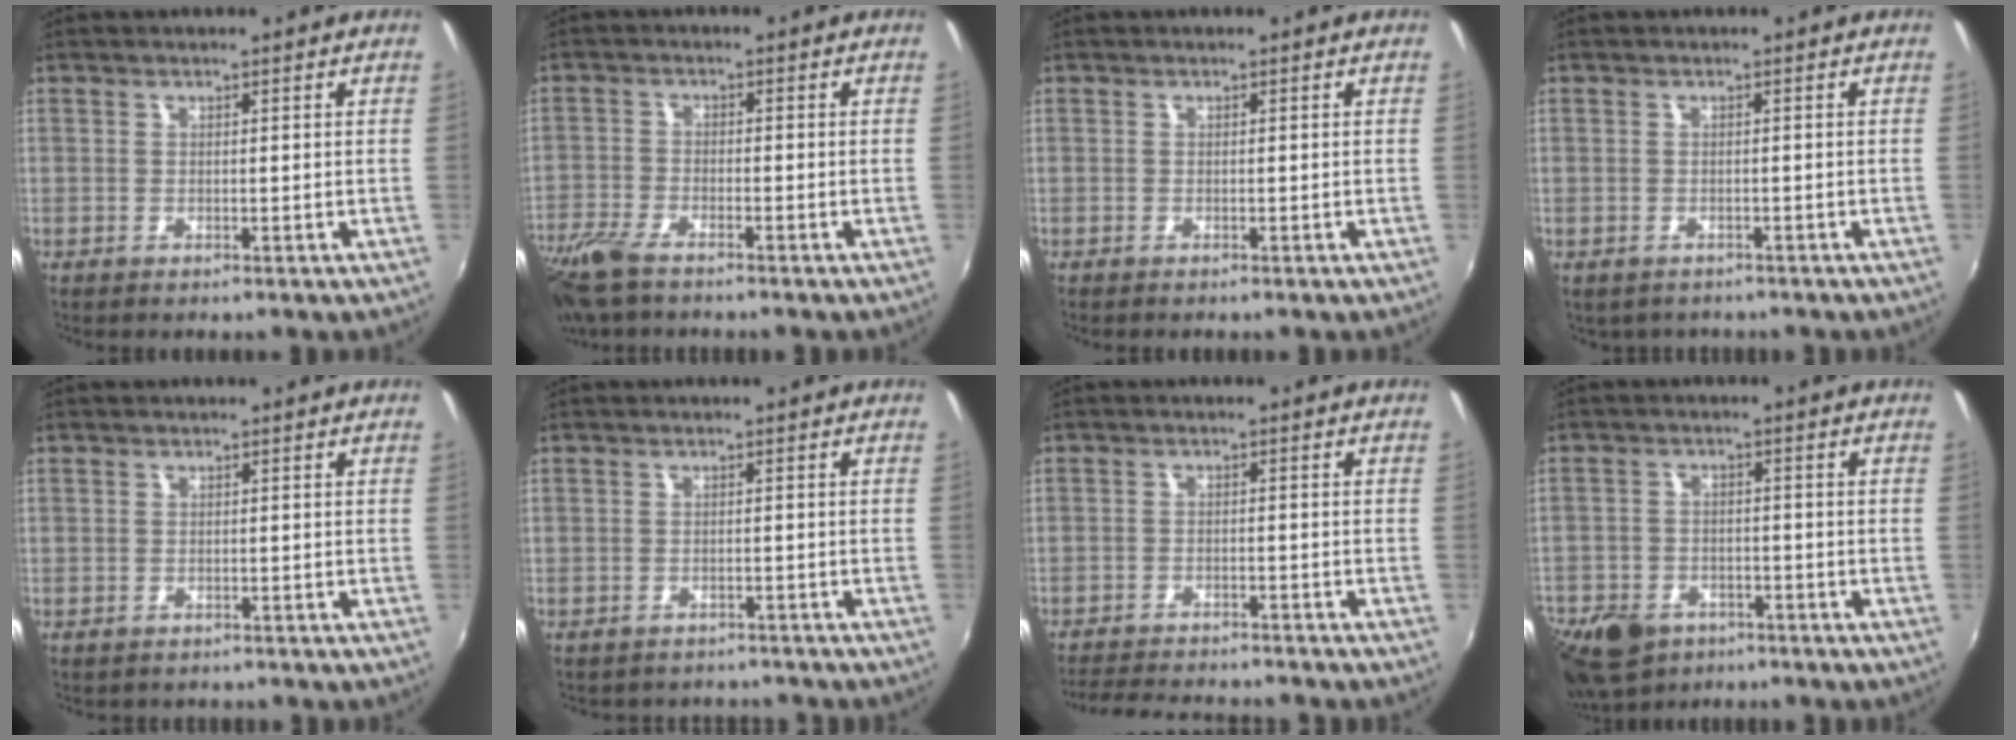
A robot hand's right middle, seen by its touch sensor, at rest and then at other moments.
{"total": 9.9, "force": [-7.7, 3.1, 5.5], "torque": [-0.143, -0.033, -0.153]}
{"total": 0.0}
{"total": 2.0, "force": [-1.4, 1.3, 0.4], "torque": [-0.013, -0.008, -0.017]}
{"total": 1.3, "force": [-0.7, 1.0, -0.1], "torque": [-0.003, 0.001, -0.009]}
{"total": 4.3, "force": [-3.5, 2.5, 0.4], "torque": [-0.008, 0.008, -0.047]}
{"total": 10.9, "force": [-10.0, 1.8, 3.9], "torque": [-0.096, -0.012, -0.152]}
{"total": 14.3, "force": [-9.1, 9.1, 6.3], "torque": [-0.175, -0.017, -0.146]}